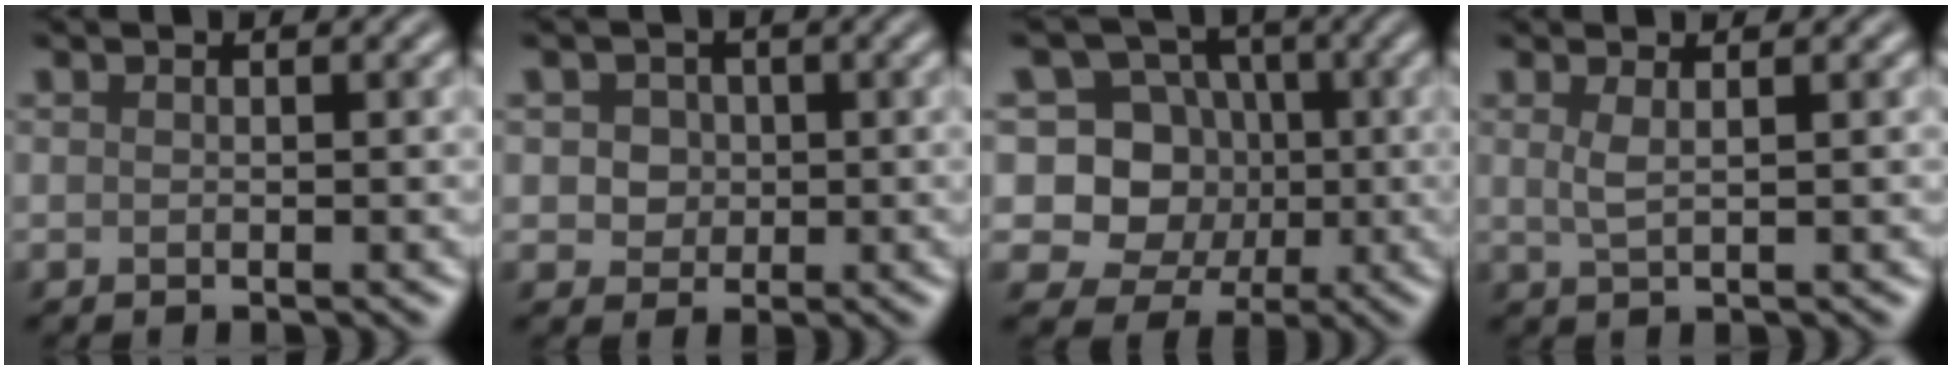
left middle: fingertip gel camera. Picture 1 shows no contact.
{"total": 3.6, "force": [1.1, 3.0, 1.5], "torque": [-0.008, 0.023, 0.003]}
{"total": 8.2, "force": [1.2, 7.6, 3.0], "torque": [-0.061, 0.033, -0.011]}
{"total": 1.2, "force": [0.6, 0.1, 1.0], "torque": [-0.029, 0.001, 0.013]}